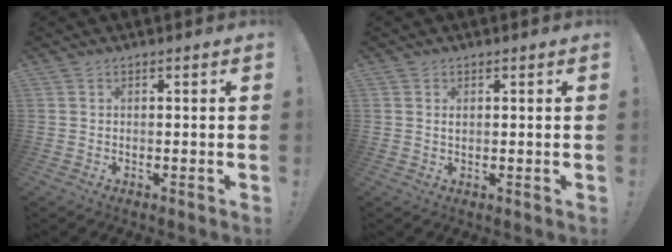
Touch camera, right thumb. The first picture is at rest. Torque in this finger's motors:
{"motor_torque": [-0.03, 0.18, -0.01, -0.02, 0.00]}